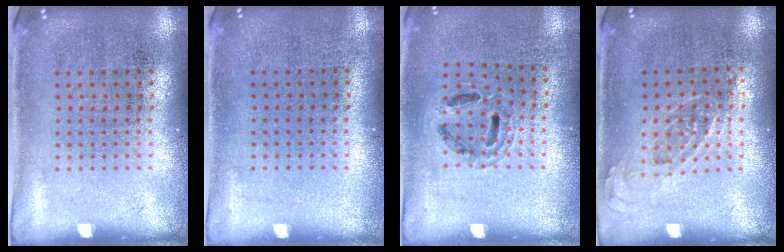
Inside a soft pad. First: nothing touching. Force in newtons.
{"total": 0.0}
{"total": 0.9, "press": 0.9, "slide": 0.2}
{"total": 0.8, "press": 0.8, "slide": 0.3}